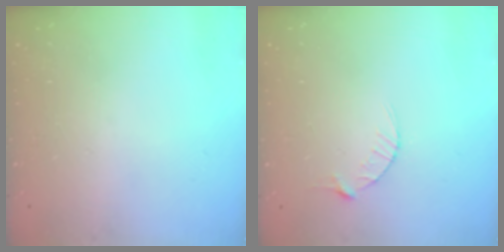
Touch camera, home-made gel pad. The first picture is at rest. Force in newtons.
{"total": 2.9, "press": 2.9, "slide": 0.4}